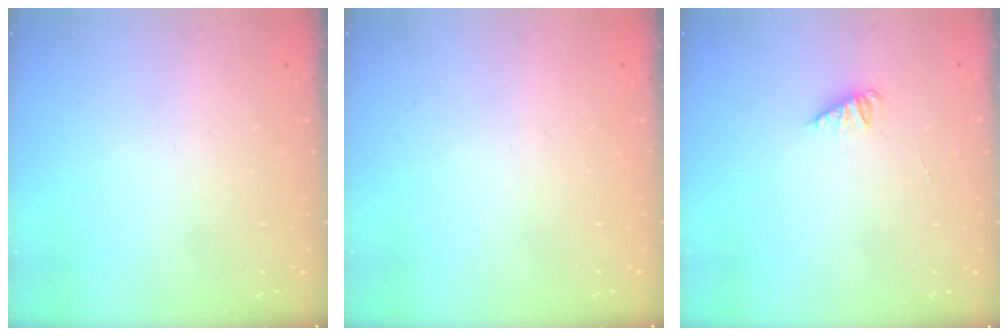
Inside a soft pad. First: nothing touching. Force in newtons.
{"total": 0.0}
{"total": 1.1, "press": 1.1, "slide": 0.2}